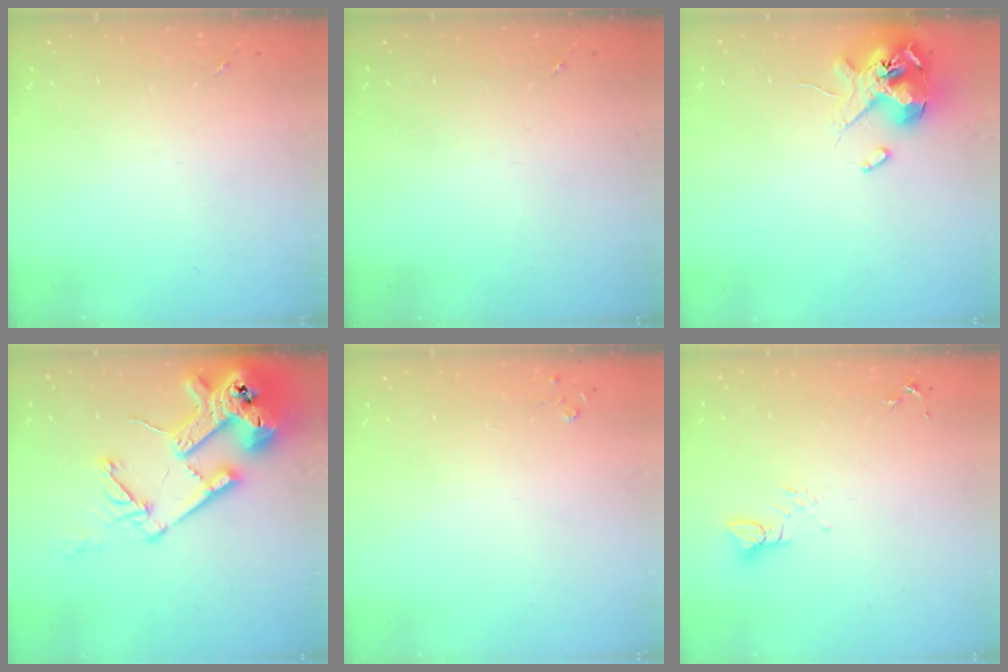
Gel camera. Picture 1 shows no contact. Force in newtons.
{"total": 0.0}
{"total": 13.6, "press": 13.5, "slide": 1.9}
{"total": 21.7, "press": 21.5, "slide": 2.7}
{"total": 2.7, "press": 2.7, "slide": 0.3}
{"total": 3.9, "press": 3.9, "slide": 0.4}